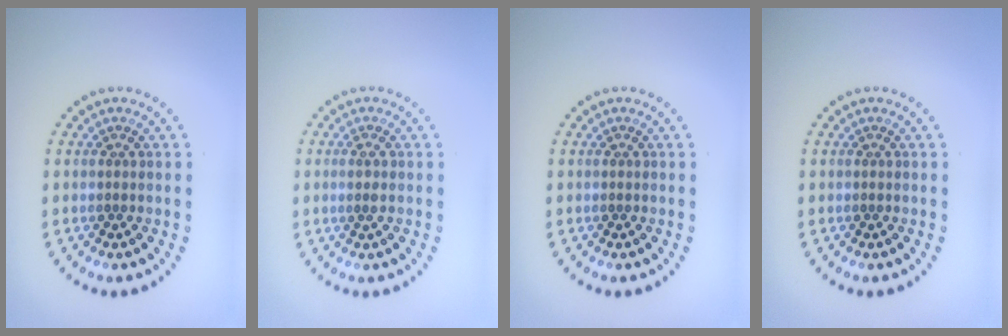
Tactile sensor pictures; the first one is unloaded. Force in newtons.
{"total": 0.9, "press": 0.6, "slide": 0.6}
{"total": 0.0}
{"total": 0.0}